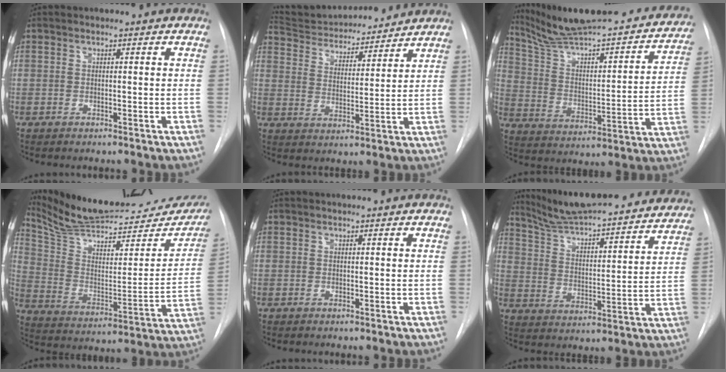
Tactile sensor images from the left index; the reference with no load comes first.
{"total": 14.7, "force": [13.9, 2.7, 3.7], "torque": [-0.059, 0.007, 0.220]}
{"total": 28.8, "force": [25.4, 4.5, 12.7], "torque": [-0.191, -0.044, 0.350]}
{"total": 27.8, "force": [24.7, 6.5, 11.0], "torque": [-0.175, -0.052, 0.339]}
{"total": 0.0}
{"total": 26.7, "force": [24.3, 3.8, 10.4], "torque": [-0.159, -0.038, 0.327]}